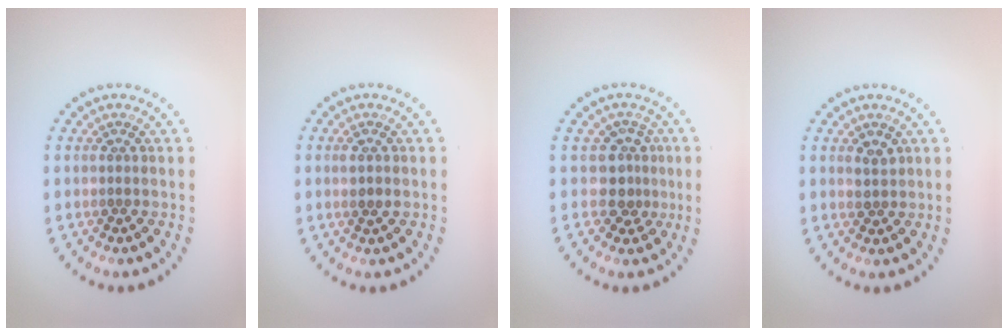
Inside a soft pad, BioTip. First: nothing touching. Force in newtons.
{"total": 0.8, "press": 0.7, "slide": 0.3}
{"total": 2.5, "press": 1.8, "slide": 1.8}
{"total": 1.3, "press": 1.3, "slide": 0.2}